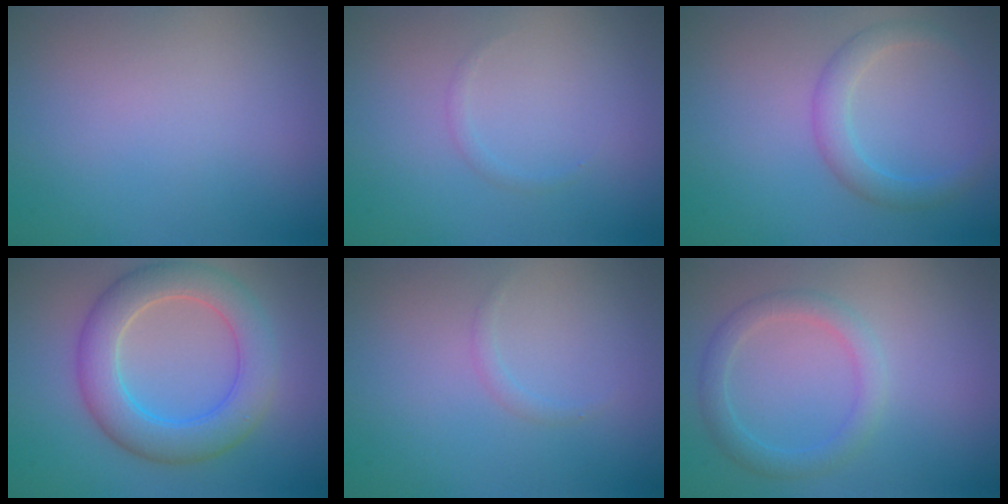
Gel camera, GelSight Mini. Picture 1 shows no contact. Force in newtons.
{"total": 0.5, "press": 0.5, "slide": 0.1}
{"total": 2.4, "press": 2.4, "slide": 0.1}
{"total": 6.3, "press": 6.3, "slide": 0.5}
{"total": 0.7, "press": 0.7, "slide": 0.1}
{"total": 2.4, "press": 2.4, "slide": 0.1}